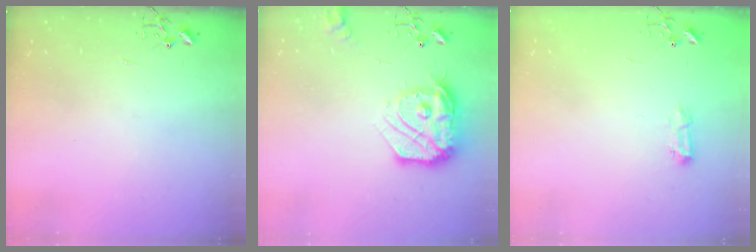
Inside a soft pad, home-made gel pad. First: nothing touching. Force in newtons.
{"total": 18.7, "press": 18.6, "slide": 1.8}
{"total": 7.7, "press": 7.6, "slide": 0.9}